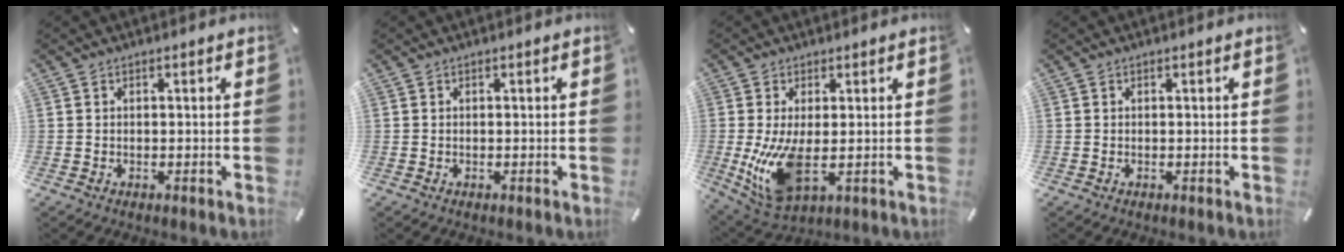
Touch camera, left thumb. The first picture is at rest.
{"total": 0.0}
{"total": 12.2, "force": [0.0, 6.1, 10.5], "torque": [-0.218, -0.027, 0.006]}
{"total": 0.0}